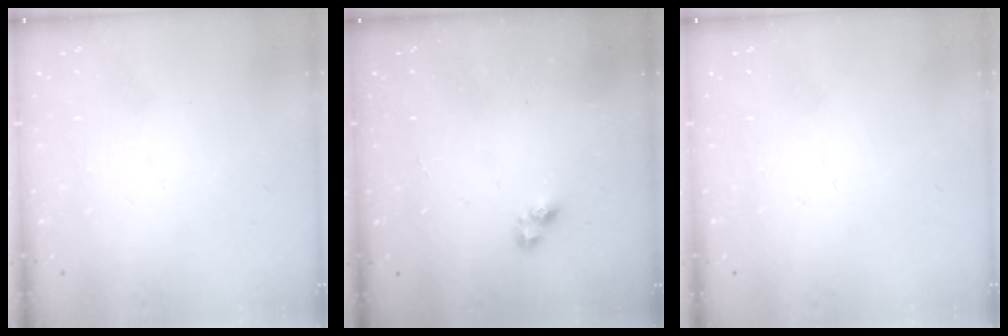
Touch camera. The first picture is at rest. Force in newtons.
{"total": 4.1, "press": 4.1, "slide": 0.5}
{"total": 0.0}